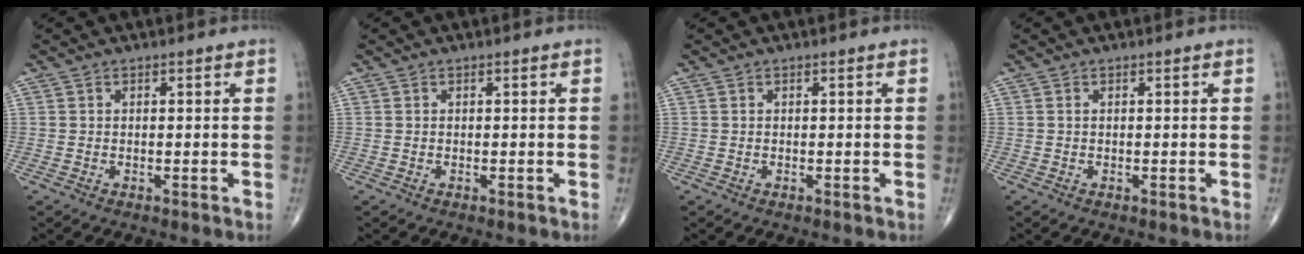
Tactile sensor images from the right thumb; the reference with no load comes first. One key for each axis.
{"total": 0.0}
{"total": 0.0}
{"total": 0.0}